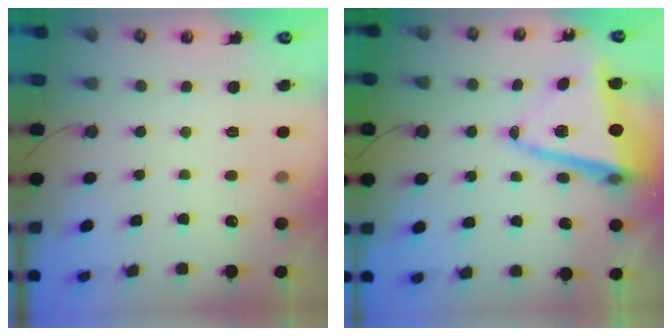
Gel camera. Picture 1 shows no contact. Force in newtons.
{"total": 12.9, "press": 12.8, "slide": 1.3}